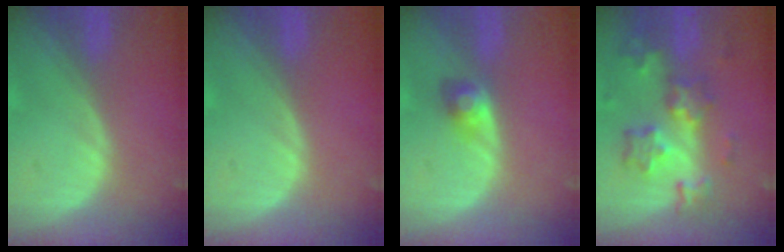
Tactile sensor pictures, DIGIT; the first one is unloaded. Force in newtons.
{"total": 0.0}
{"total": 2.7, "press": 2.7, "slide": 0.1}
{"total": 8.7, "press": 7.7, "slide": 4.1}